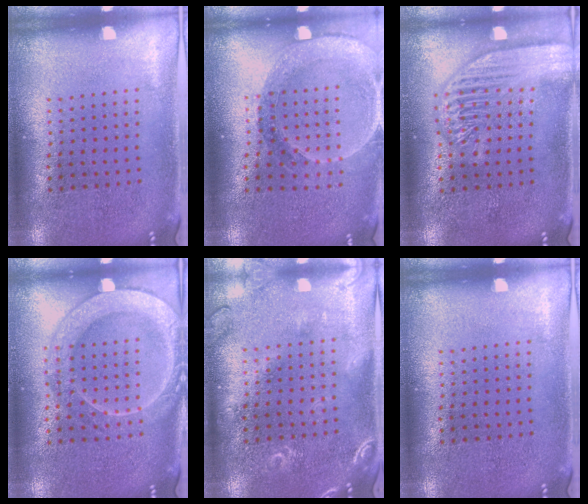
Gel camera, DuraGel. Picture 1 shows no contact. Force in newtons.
{"total": 1.5, "press": 1.5, "slide": 0.3}
{"total": 3.0, "press": 3.0, "slide": 0.3}
{"total": 2.0, "press": 2.0, "slide": 0.3}
{"total": 2.5, "press": 2.4, "slide": 0.5}
{"total": 0.0}